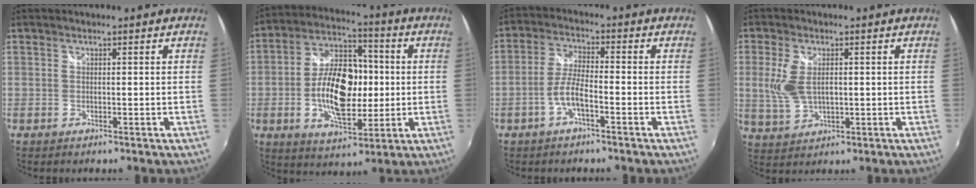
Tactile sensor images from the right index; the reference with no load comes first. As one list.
[{"total": 15.9, "force": [-1.4, 8.8, 13.1], "torque": [-0.245, 0.013, -0.021]}, {"total": 5.1, "force": [-2.6, 1.2, 4.3], "torque": [-0.093, 0.006, -0.049]}, {"total": 6.9, "force": [0.6, 3.8, 5.8], "torque": [-0.130, 0.000, 0.016]}]